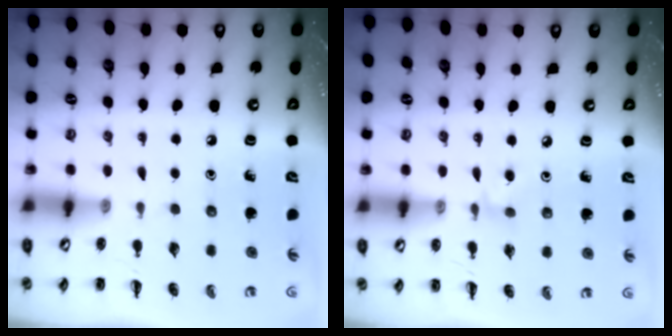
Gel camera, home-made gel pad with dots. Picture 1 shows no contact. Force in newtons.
{"total": 2.9, "press": 2.6, "slide": 1.2}